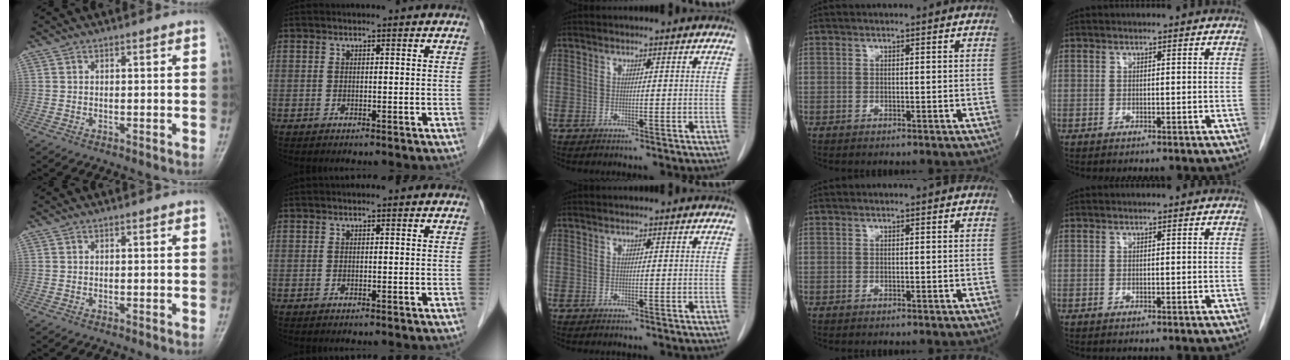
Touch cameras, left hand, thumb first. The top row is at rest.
{}